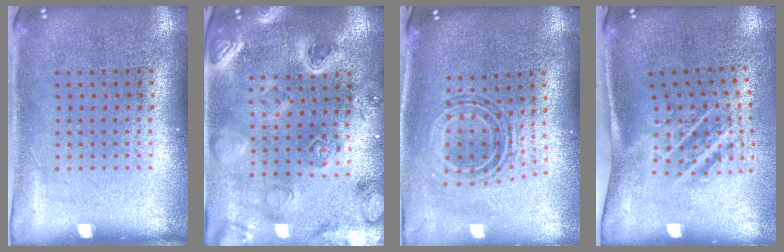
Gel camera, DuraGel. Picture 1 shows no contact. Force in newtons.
{"total": 2.4, "press": 2.4, "slide": 0.2}
{"total": 0.8, "press": 0.8, "slide": 0.3}
{"total": 1.9, "press": 1.2, "slide": 1.5}